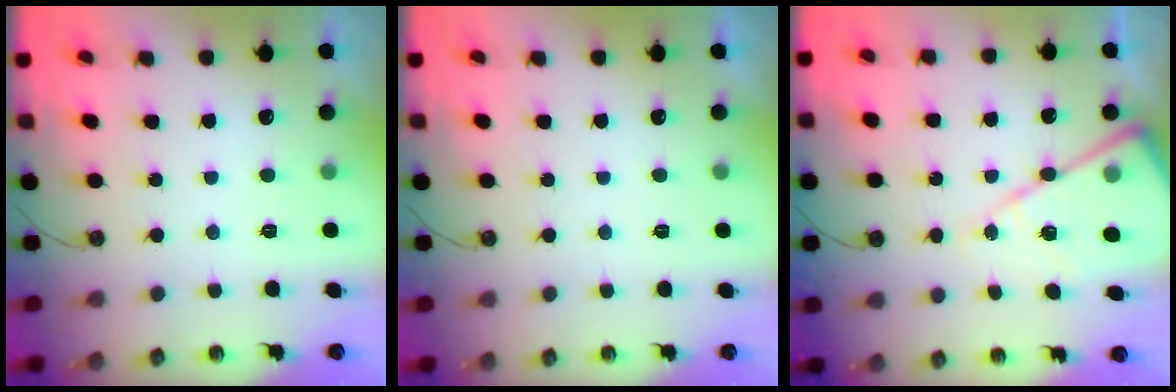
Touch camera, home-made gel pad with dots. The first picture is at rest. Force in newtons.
{"total": 2.7, "press": 2.7, "slide": 0.4}
{"total": 15.9, "press": 15.9, "slide": 1.7}